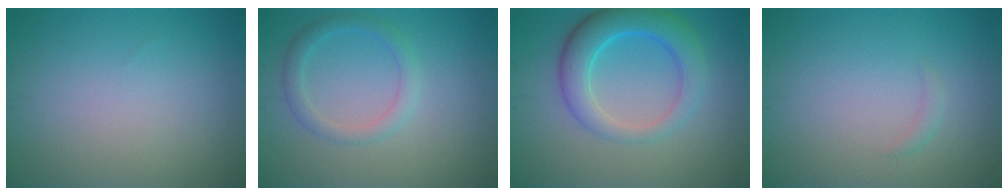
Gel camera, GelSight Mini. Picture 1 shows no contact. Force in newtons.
{"total": 2.2, "press": 2.2, "slide": 0.1}
{"total": 5.5, "press": 5.5, "slide": 0.2}
{"total": 0.7, "press": 0.7, "slide": 0.0}